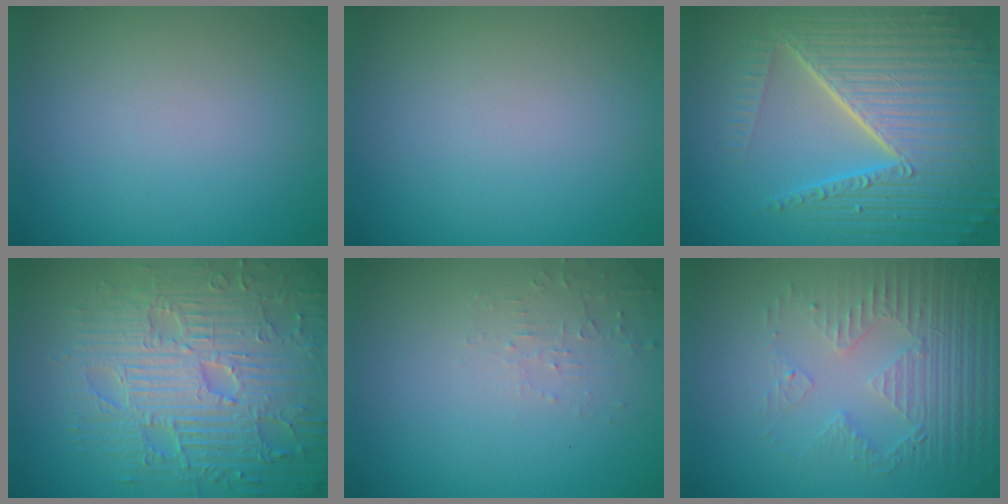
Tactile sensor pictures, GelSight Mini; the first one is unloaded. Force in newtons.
{"total": 0.0}
{"total": 10.0, "press": 6.4, "slide": 7.8}
{"total": 9.4, "press": 6.8, "slide": 6.5}
{"total": 1.5, "press": 1.5, "slide": 0.3}
{"total": 5.2, "press": 3.4, "slide": 3.9}